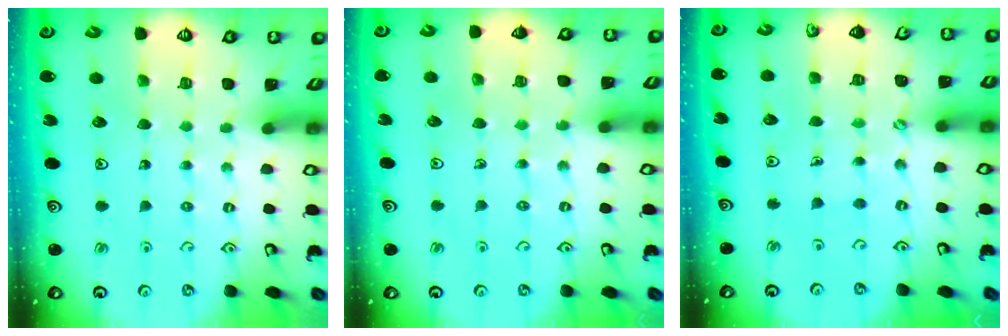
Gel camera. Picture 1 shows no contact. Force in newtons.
{"total": 5.9, "press": 5.8, "slide": 1.1}
{"total": 0.7, "press": 0.7, "slide": 0.0}